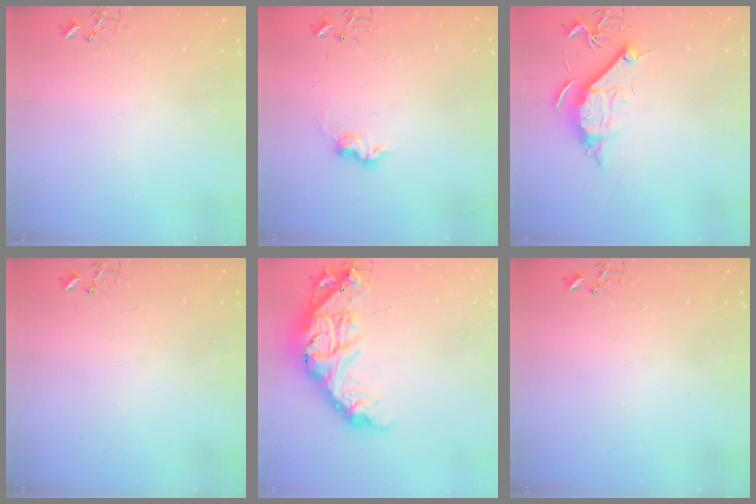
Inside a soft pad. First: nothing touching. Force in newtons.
{"total": 7.4, "press": 7.4, "slide": 0.4}
{"total": 10.1, "press": 10.0, "slide": 0.8}
{"total": 0.0}
{"total": 21.4, "press": 21.3, "slide": 2.0}
{"total": 0.0}